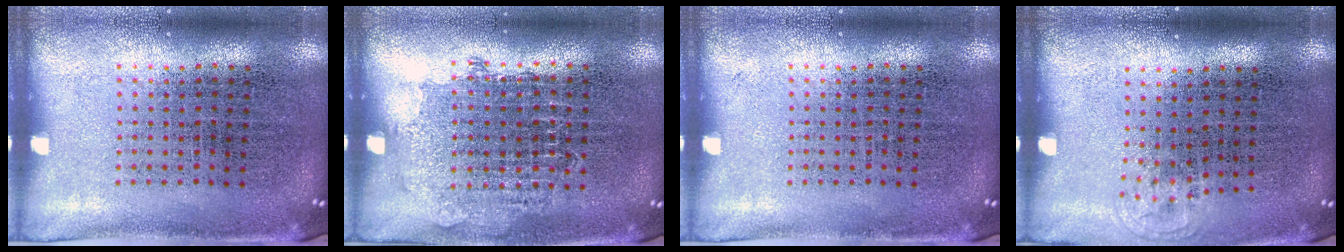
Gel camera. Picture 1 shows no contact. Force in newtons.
{"total": 0.8, "press": 0.8, "slide": 0.3}
{"total": 0.0}
{"total": 0.6, "press": 0.5, "slide": 0.3}